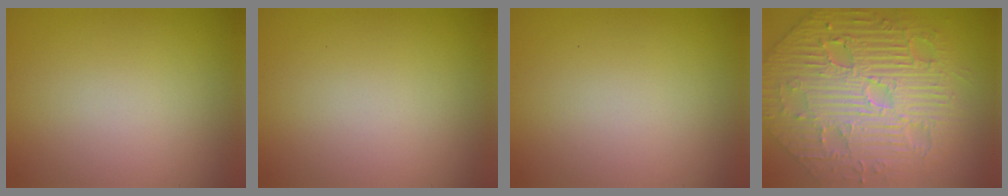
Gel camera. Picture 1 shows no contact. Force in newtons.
{"total": 0.0}
{"total": 0.0}
{"total": 11.6, "press": 7.7, "slide": 8.7}